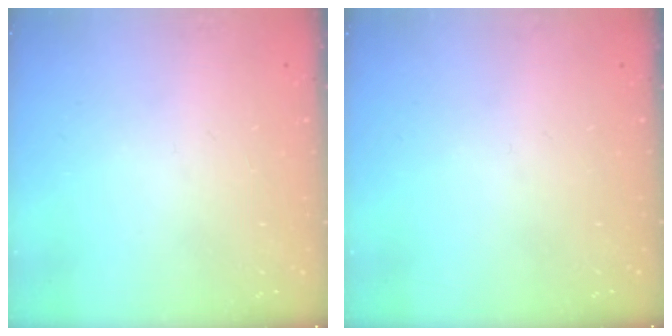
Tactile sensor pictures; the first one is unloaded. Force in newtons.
{"total": 0.0}